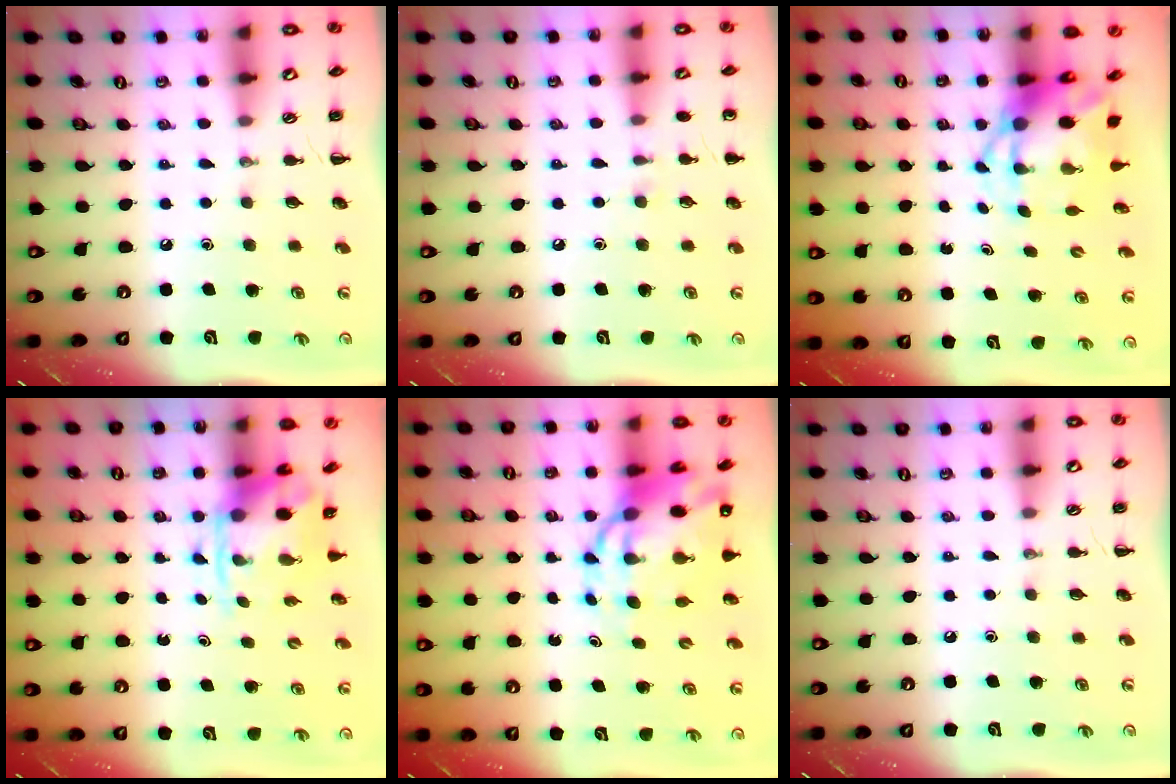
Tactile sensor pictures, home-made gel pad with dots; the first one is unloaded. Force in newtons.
{"total": 5.6, "press": 5.3, "slide": 1.7}
{"total": 4.7, "press": 4.5, "slide": 1.4}
{"total": 3.6, "press": 3.5, "slide": 0.8}
{"total": 11.8, "press": 11.3, "slide": 3.2}
{"total": 0.0}